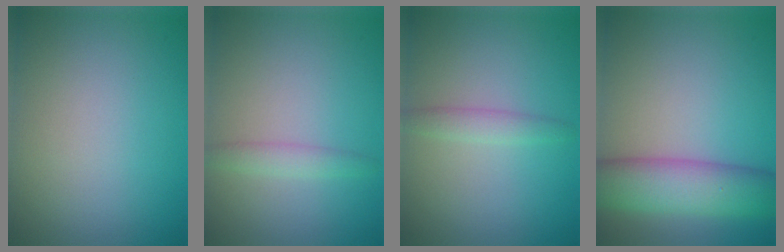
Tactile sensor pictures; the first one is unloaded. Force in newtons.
{"total": 1.5, "press": 1.5, "slide": 0.2}
{"total": 1.6, "press": 1.6, "slide": 0.0}
{"total": 7.6, "press": 7.6, "slide": 0.1}